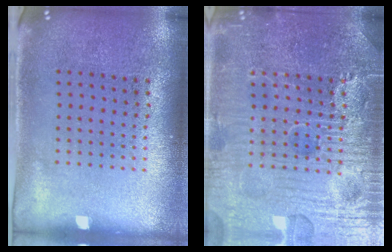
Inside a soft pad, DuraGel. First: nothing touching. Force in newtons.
{"total": 7.9, "press": 7.9, "slide": 0.9}